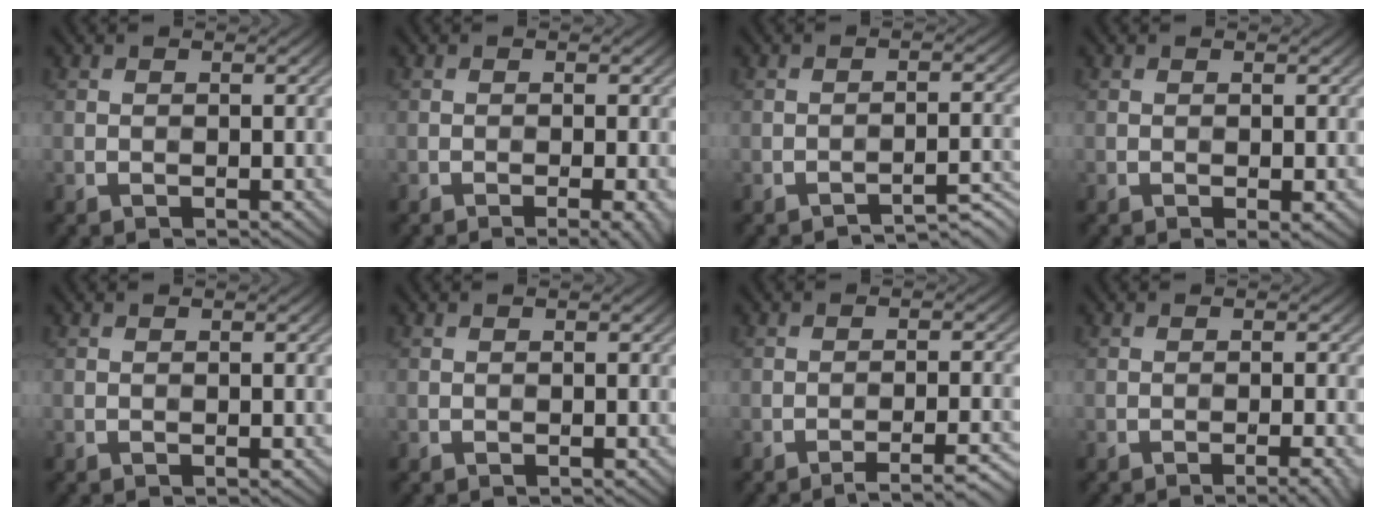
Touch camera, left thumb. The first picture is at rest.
{"total": 2.4, "force": [-1.1, 0.4, 2.1], "torque": [-0.028, 0.003, -0.020]}
{"total": 3.1, "force": [-2.8, 0.3, 1.5], "torque": [-0.016, 0.010, -0.042]}
{"total": 0.8, "force": [-0.2, 0.2, 0.7], "torque": [-0.013, -0.005, -0.004]}
{"total": 0.0}
{"total": 0.0}
{"total": 4.9, "force": [-3.6, 0.7, 3.2], "torque": [-0.044, 0.016, -0.061]}
{"total": 2.3, "force": [-1.2, 0.4, 1.9], "torque": [-0.022, 0.005, -0.020]}